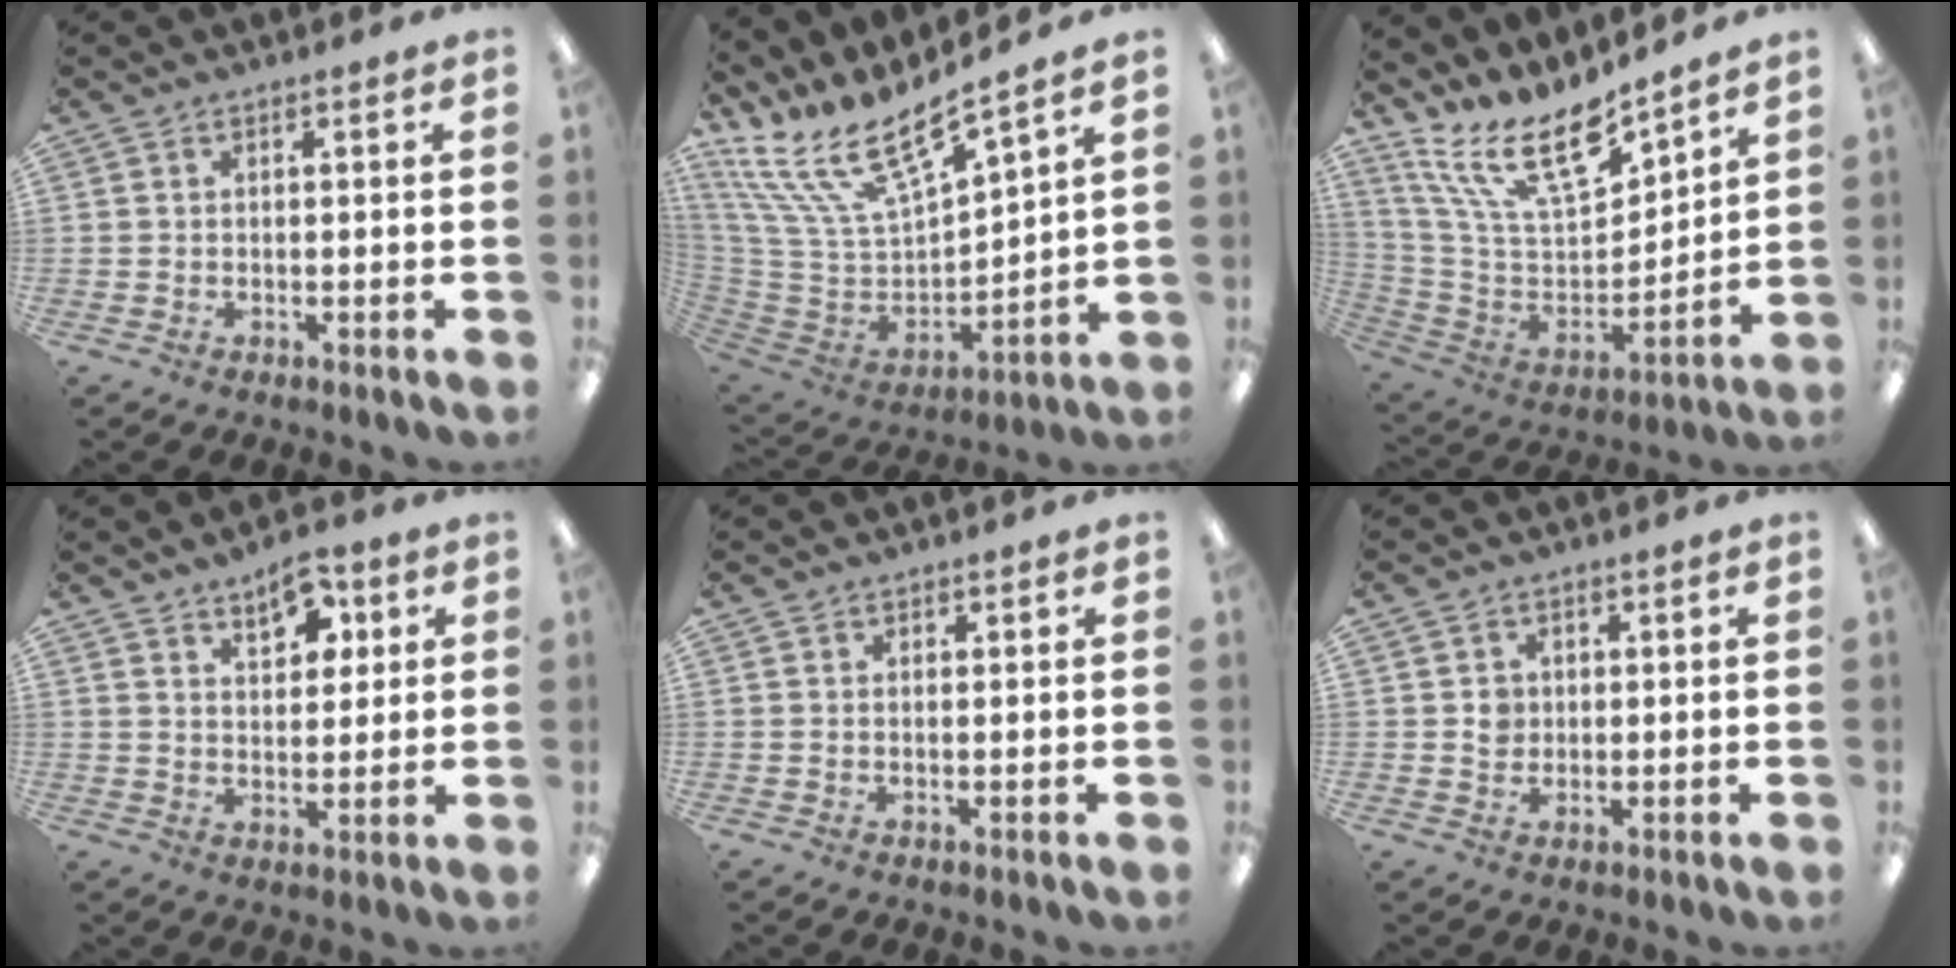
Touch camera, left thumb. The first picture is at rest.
{"total": 17.8, "force": [13.4, 5.8, 10.2], "torque": [-0.210, -0.102, 0.237]}
{"total": 18.8, "force": [13.5, 6.8, 11.1], "torque": [-0.216, -0.081, 0.242]}
{"total": 7.7, "force": [5.1, 4.2, 4.0], "torque": [-0.035, -0.026, 0.084]}
{"total": 0.5, "force": [0.5, 0.3, 0.0], "torque": [-0.001, 0.001, 0.009]}
{"total": 3.2, "force": [0.6, 3.1, 0.8], "torque": [0.002, -0.004, 0.004]}